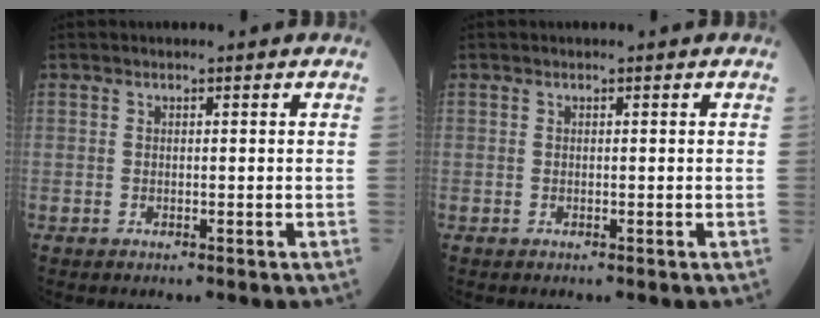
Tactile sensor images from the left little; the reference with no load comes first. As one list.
[{"total": 0.0}]